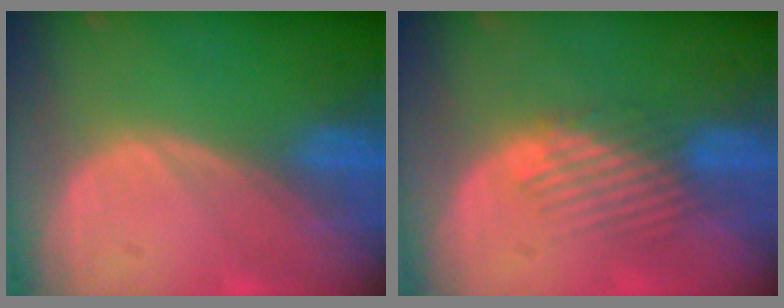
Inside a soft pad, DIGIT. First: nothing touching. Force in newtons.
{"total": 4.5, "press": 4.1, "slide": 1.9}